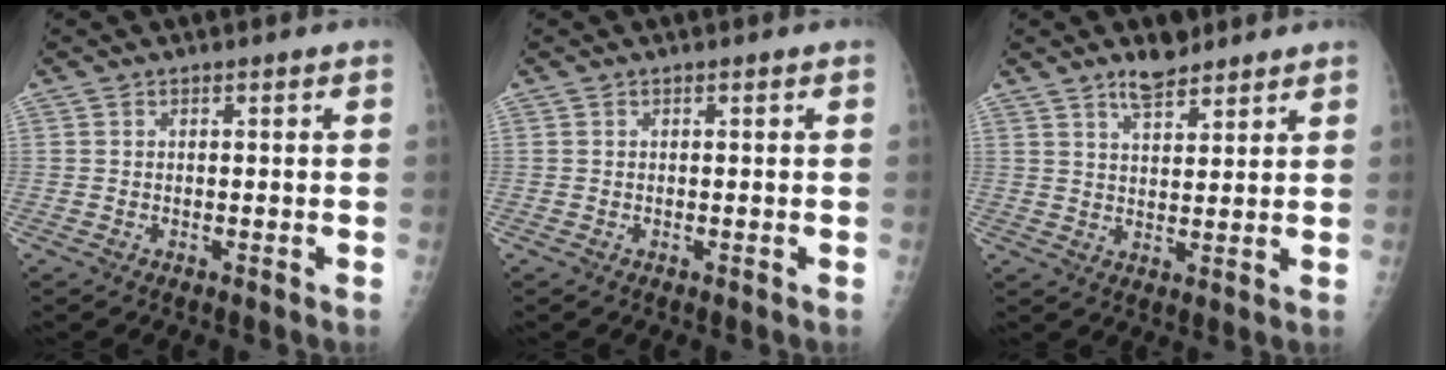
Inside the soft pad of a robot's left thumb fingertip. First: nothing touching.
{"total": 0.0}
{"total": 5.4, "force": [4.3, 2.0, 2.6], "torque": [-0.031, -0.029, 0.074]}